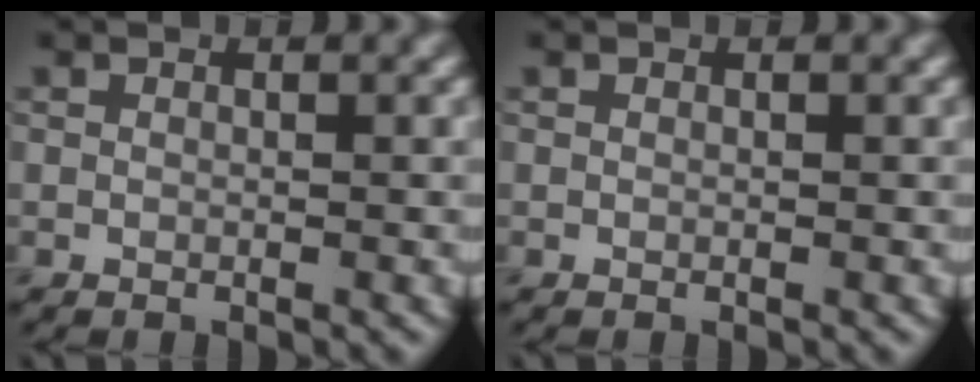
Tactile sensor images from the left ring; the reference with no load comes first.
{"total": 0.0}